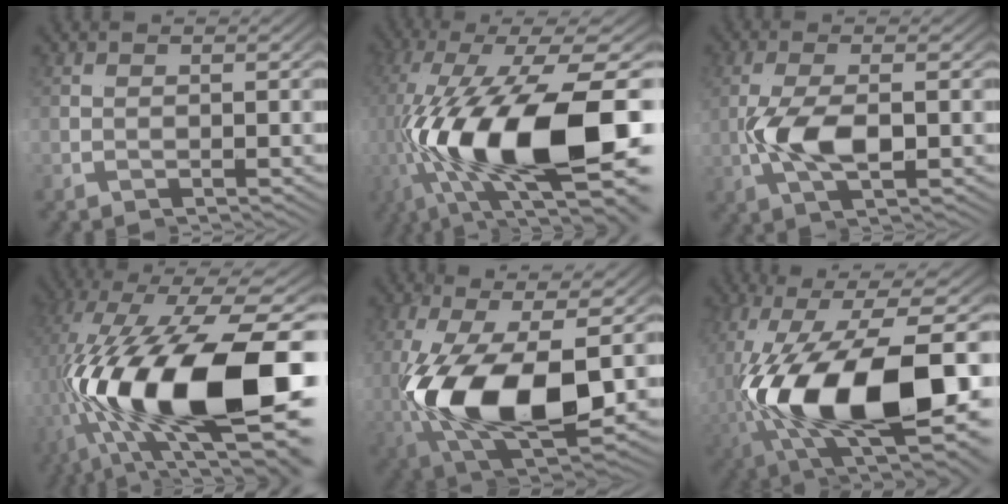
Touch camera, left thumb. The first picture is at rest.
{"total": 17.4, "force": [-2.9, 6.7, 15.8], "torque": [-0.351, -0.023, -0.024]}
{"total": 4.6, "force": [-0.9, 1.6, 4.2], "torque": [-0.106, -0.001, -0.022]}
{"total": 19.1, "force": [-2.6, 7.7, 17.2], "torque": [-0.370, -0.021, -0.021]}
{"total": 13.3, "force": [-2.6, 6.6, 11.2], "torque": [-0.273, -0.041, -0.026]}
{"total": 16.7, "force": [-4.1, 6.7, 14.8], "torque": [-0.331, -0.035, -0.035]}